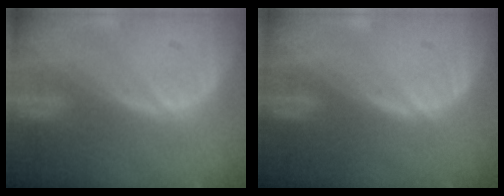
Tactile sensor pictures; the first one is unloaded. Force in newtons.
{"total": 0.0}